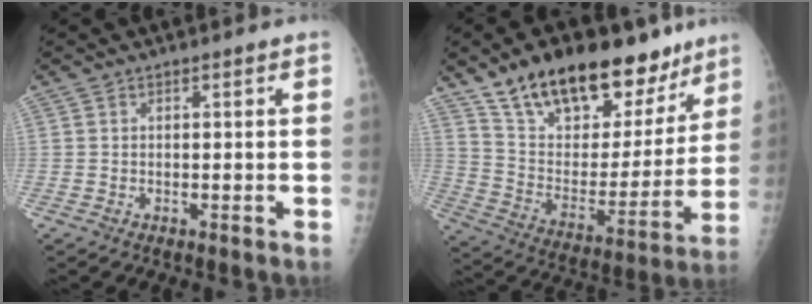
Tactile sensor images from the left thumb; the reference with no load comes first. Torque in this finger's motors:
{"motor_torque": [1.56, 1.54, 1.40, -1.37, 0.29]}